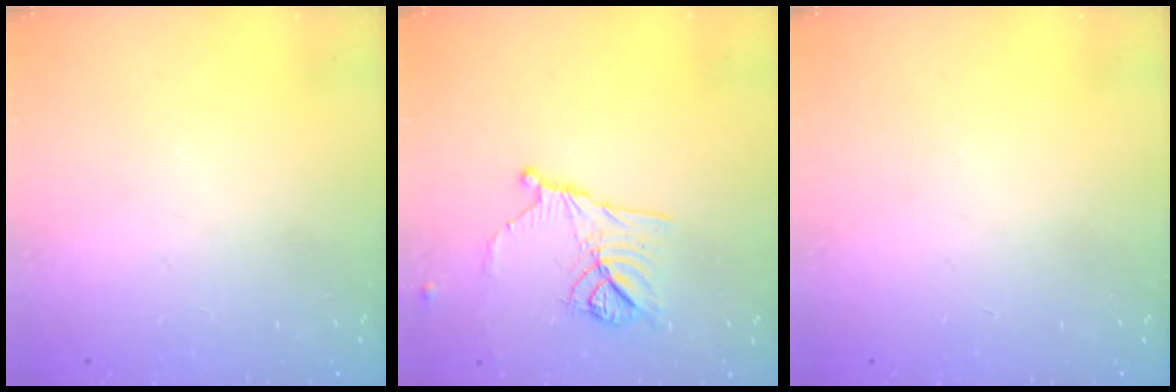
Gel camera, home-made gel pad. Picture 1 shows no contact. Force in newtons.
{"total": 11.2, "press": 10.9, "slide": 2.3}
{"total": 0.0}